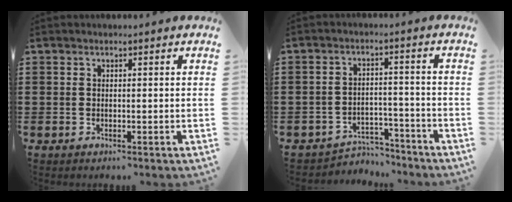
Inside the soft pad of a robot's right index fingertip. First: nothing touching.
{"total": 4.2, "force": [-4.0, 1.1, 0.6], "torque": [-0.013, 0.009, -0.083]}